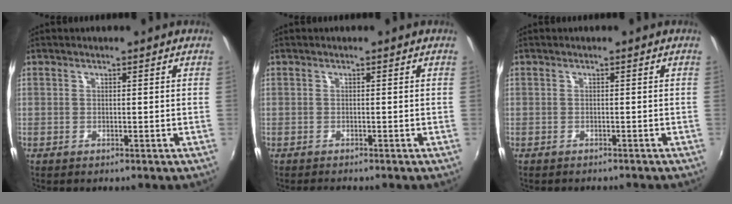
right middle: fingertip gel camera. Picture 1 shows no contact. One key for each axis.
{"total": 1.3, "fx": -1.2, "fy": 0.1, "fz": 0.3, "tx": -0.006, "ty": -0.010, "tz": -0.021}
{"total": 1.8, "fx": -1.7, "fy": 0.5, "fz": 0.5, "tx": -0.016, "ty": -0.010, "tz": -0.024}